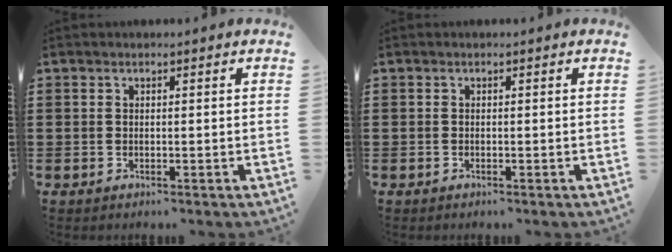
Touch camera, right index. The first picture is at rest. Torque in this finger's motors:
{"motor_torque": [2.14, 0.00, 0.06, -0.02]}